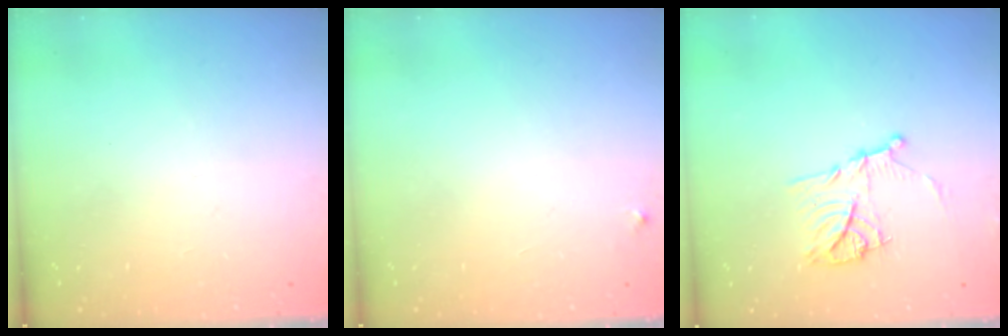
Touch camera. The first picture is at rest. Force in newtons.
{"total": 2.3, "press": 2.3, "slide": 0.2}
{"total": 11.8, "press": 11.8, "slide": 0.5}